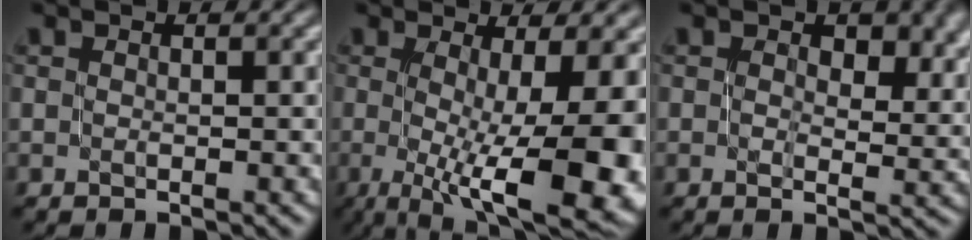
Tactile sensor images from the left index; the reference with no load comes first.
{"total": 12.1, "force": [-2.1, 3.7, 11.3], "torque": [-0.161, -0.012, -0.026]}
{"total": 4.9, "force": [1.7, 3.0, 3.5], "torque": [-0.042, 0.003, 0.017]}